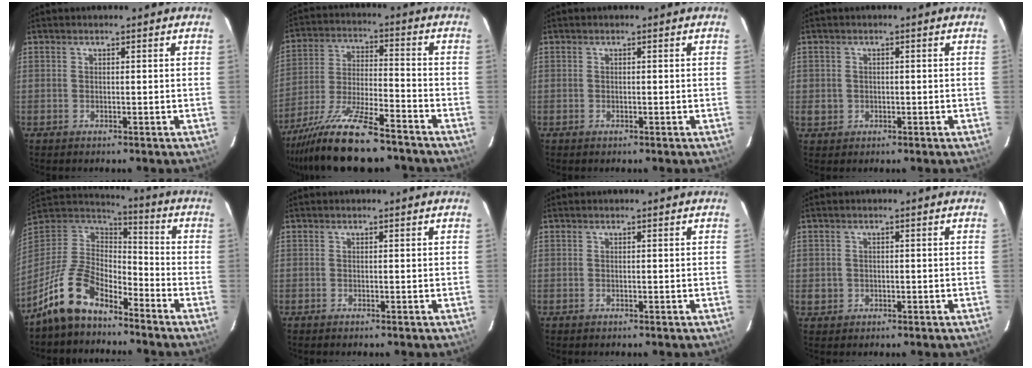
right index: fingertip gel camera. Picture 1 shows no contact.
{"total": 15.0, "force": [-12.0, 1.8, 8.8], "torque": [-0.173, -0.020, -0.213]}
{"total": 0.0}
{"total": 2.1, "force": [-0.2, 2.0, 0.5], "torque": [-0.007, 0.003, 0.004]}
{"total": 11.4, "force": [-8.5, 5.2, 5.5], "torque": [-0.128, 0.026, -0.169]}
{"total": 0.0}
{"total": 0.0}
{"total": 1.3, "force": [-0.2, 1.2, 0.3], "torque": [-0.005, 0.003, 0.003]}